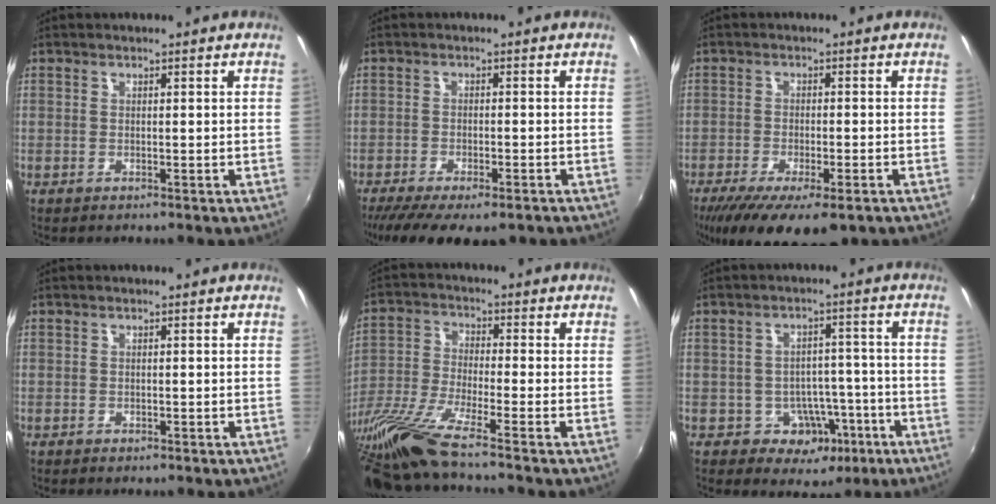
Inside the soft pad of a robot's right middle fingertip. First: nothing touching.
{"total": 12.8, "force": [-9.5, 4.0, 7.5], "torque": [-0.158, -0.050, -0.147]}
{"total": 14.4, "force": [-9.7, 4.4, 9.7], "torque": [-0.194, -0.058, -0.148]}
{"total": 0.9, "force": [-0.5, 0.6, 0.3], "torque": [-0.007, -0.003, -0.008]}
{"total": 13.6, "force": [-10.9, -0.7, 8.1], "torque": [-0.169, -0.045, -0.209]}
{"total": 7.8, "force": [-3.7, 6.4, 2.7], "torque": [-0.048, 0.029, -0.029]}